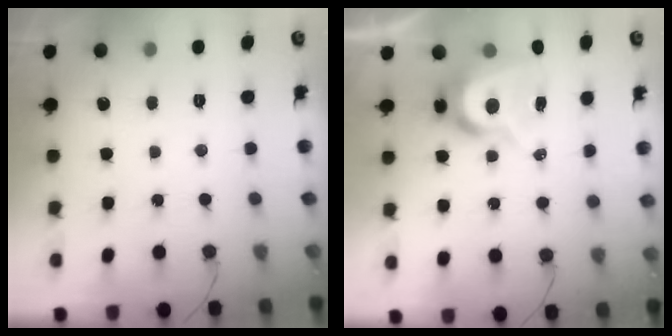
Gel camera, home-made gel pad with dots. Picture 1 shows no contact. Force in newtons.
{"total": 8.4, "press": 8.4, "slide": 0.5}